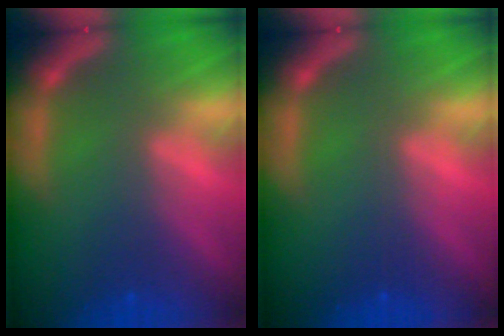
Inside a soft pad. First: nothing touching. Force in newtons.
{"total": 0.0}